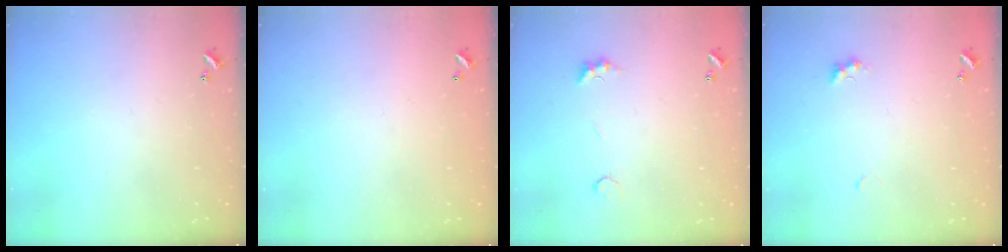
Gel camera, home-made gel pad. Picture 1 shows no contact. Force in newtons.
{"total": 2.7, "press": 2.7, "slide": 0.1}
{"total": 2.2, "press": 2.1, "slide": 0.6}
{"total": 2.7, "press": 2.6, "slide": 0.6}